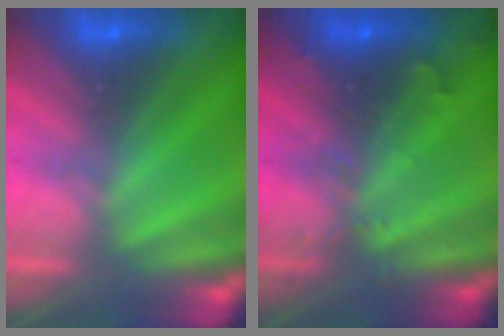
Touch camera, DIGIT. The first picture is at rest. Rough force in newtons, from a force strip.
{"total": 2.9}